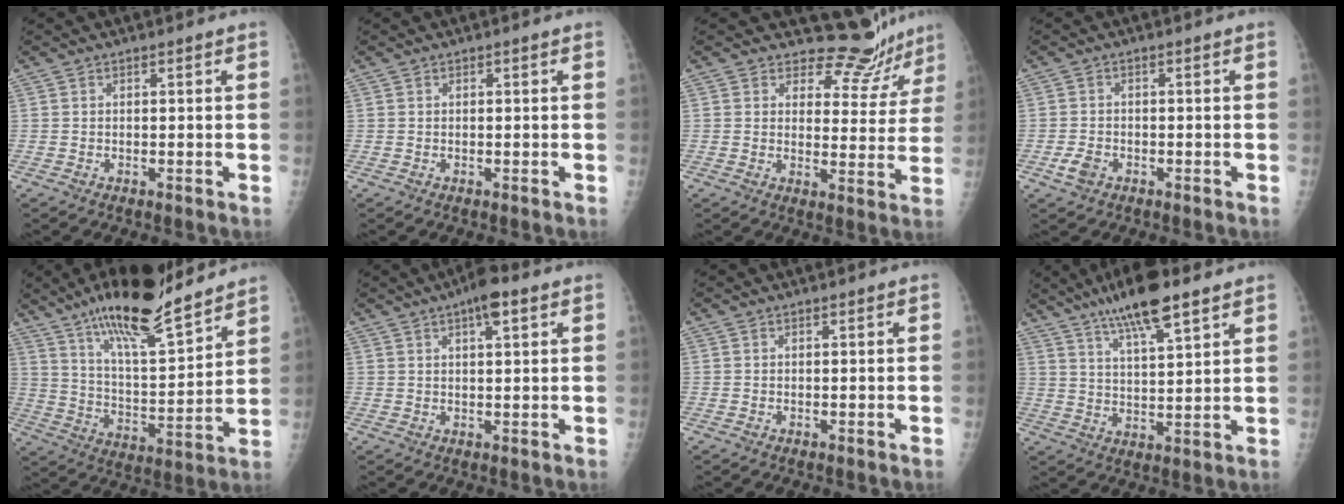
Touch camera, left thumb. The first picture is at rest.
{"total": 0.0}
{"total": 8.8, "force": [8.3, 2.8, -0.5], "torque": [0.041, -0.084, 0.095]}
{"total": 2.8, "force": [-1.3, 2.0, 1.5], "torque": [-0.030, 0.002, -0.023]}
{"total": 19.5, "force": [15.1, 3.8, 11.7], "torque": [-0.170, -0.079, 0.259]}
{"total": 5.5, "force": [2.9, 1.6, 4.4], "torque": [-0.061, -0.001, 0.040]}
{"total": 0.0}
{"total": 12.3, "force": [8.2, 2.8, 8.7], "torque": [-0.142, -0.029, 0.140]}